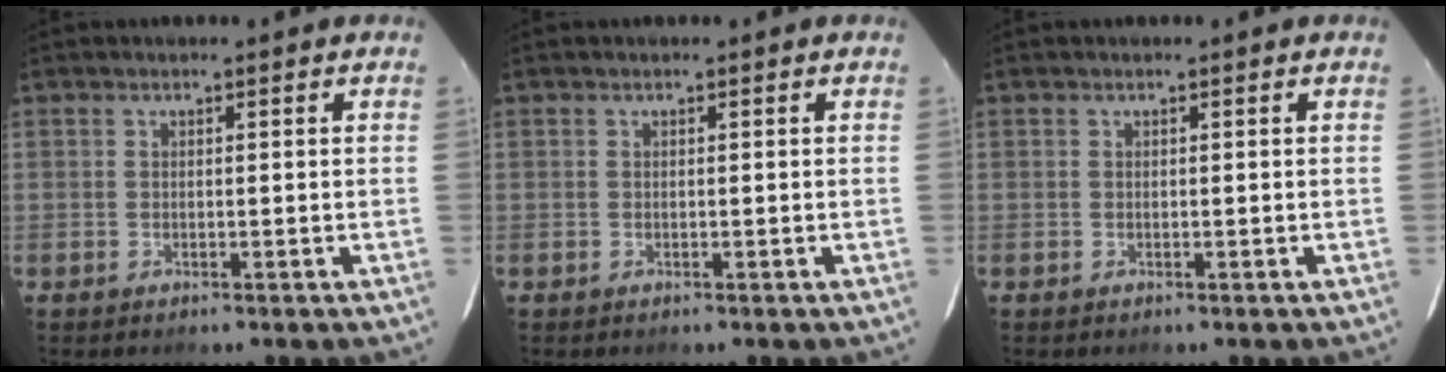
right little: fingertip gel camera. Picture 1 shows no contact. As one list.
[{"total": 0.0}, {"total": 0.0}]